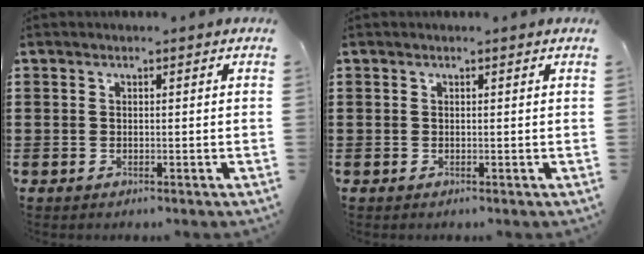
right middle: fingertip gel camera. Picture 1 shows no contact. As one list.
[{"total": 0.0}]